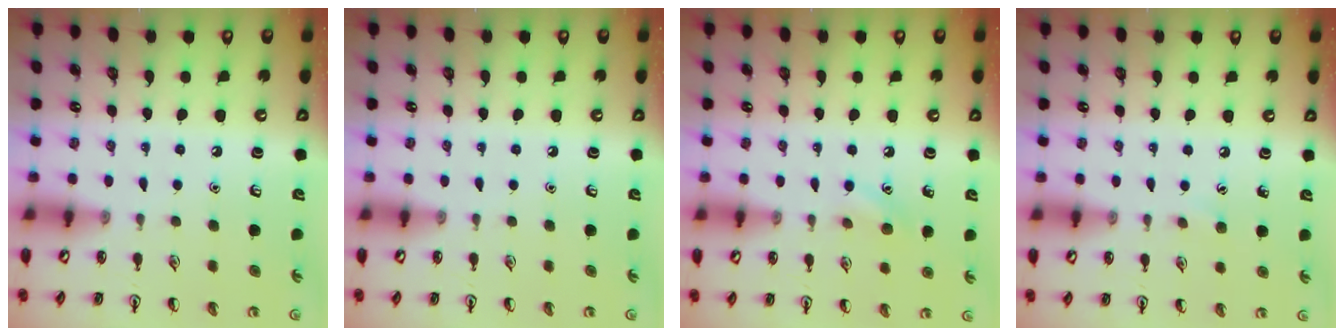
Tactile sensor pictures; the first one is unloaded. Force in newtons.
{"total": 0.0}
{"total": 6.5, "press": 6.3, "slide": 1.7}
{"total": 3.6, "press": 3.5, "slide": 1.0}